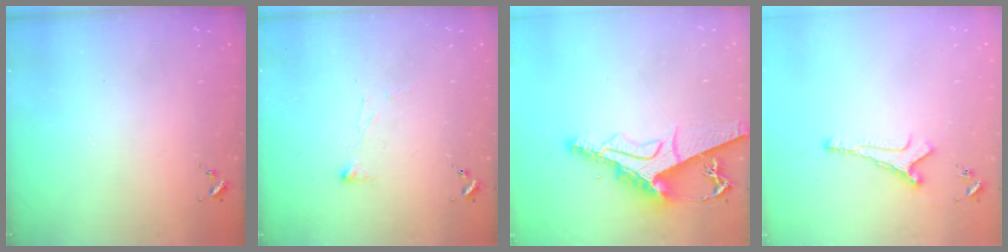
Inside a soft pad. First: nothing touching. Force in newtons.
{"total": 2.9, "press": 2.8, "slide": 0.6}
{"total": 13.2, "press": 13.1, "slide": 1.4}
{"total": 5.9, "press": 5.8, "slide": 0.7}